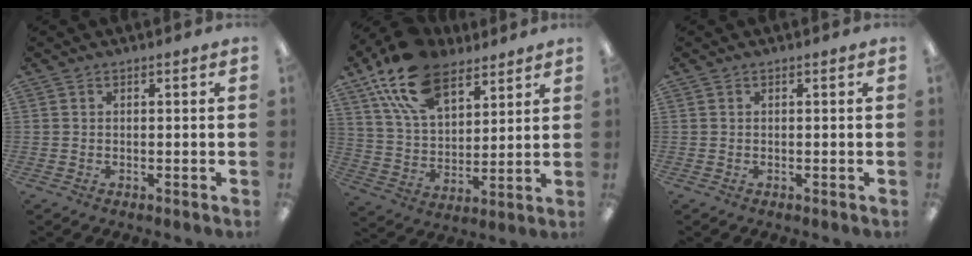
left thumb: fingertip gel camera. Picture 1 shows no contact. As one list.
[{"total": 17.9, "force": [11.9, 9.4, 9.5], "torque": [-0.191, -0.043, 0.221]}, {"total": 0.0}]